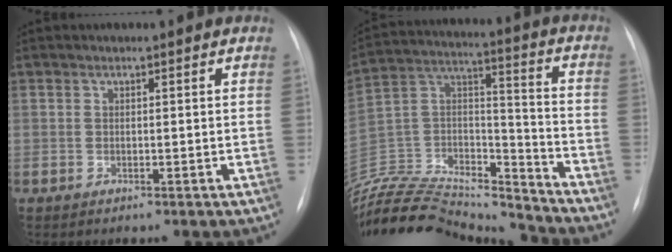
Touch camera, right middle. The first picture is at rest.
{"total": 27.0, "force": [-25.5, 4.5, 7.5], "torque": [-0.193, 0.010, -0.422]}